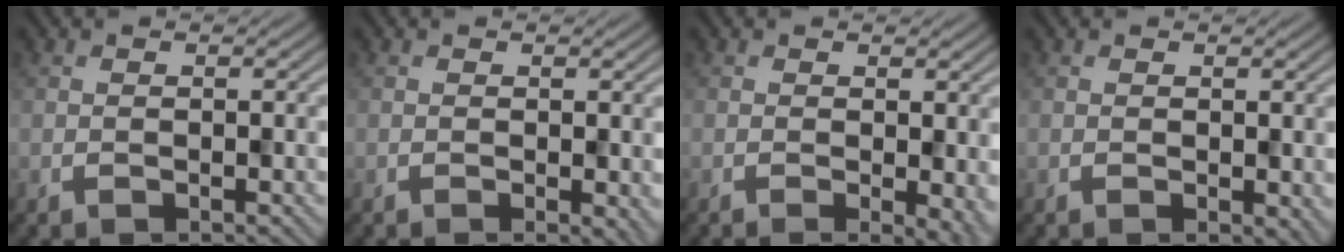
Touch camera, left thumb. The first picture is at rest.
{"total": 2.0, "force": [-0.6, 0.6, 1.8], "torque": [-0.027, -0.003, 0.000]}
{"total": 3.8, "force": [-1.2, 1.1, 3.4], "torque": [-0.045, -0.009, -0.001]}
{"total": 1.8, "force": [-0.5, 0.8, 1.5], "torque": [-0.020, -0.004, 0.002]}